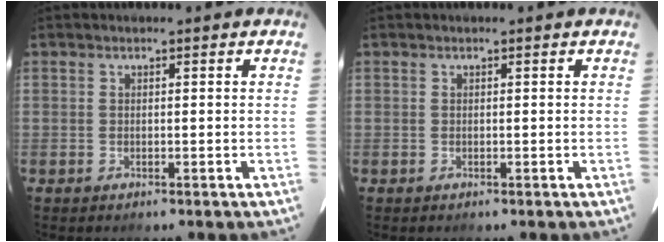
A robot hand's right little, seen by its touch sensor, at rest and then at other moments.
{"total": 0.0}